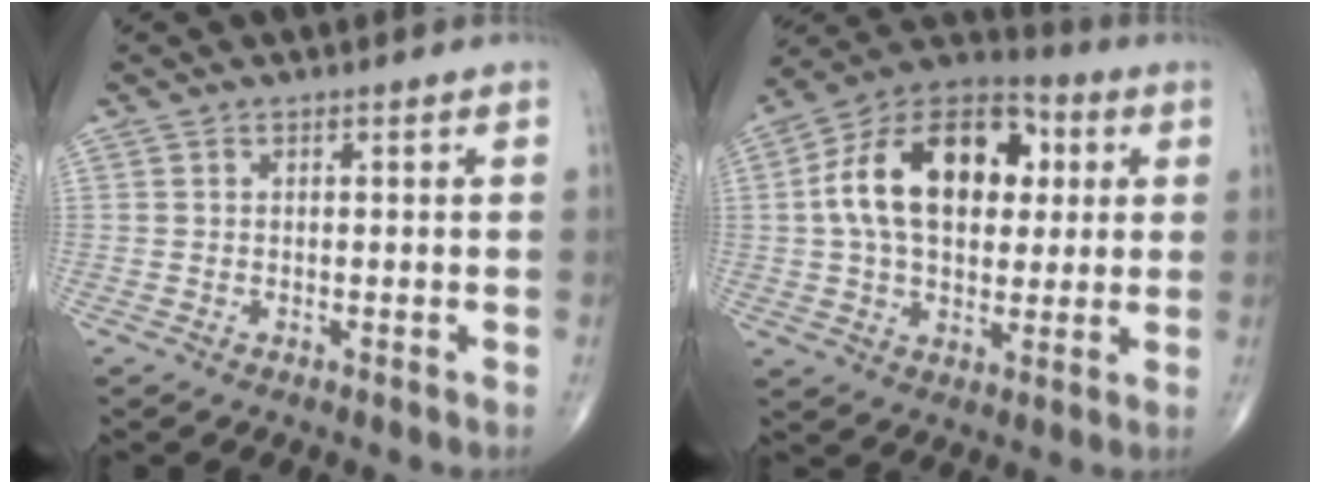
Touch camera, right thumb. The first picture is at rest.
{"total": 21.3, "force": [3.8, 13.3, 16.1], "torque": [-0.247, 0.018, 0.056]}